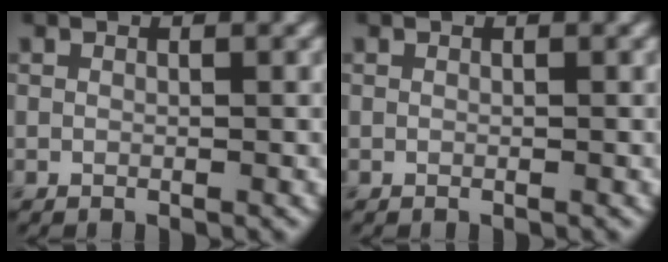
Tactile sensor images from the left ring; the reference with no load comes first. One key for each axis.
{"total": 0.0}